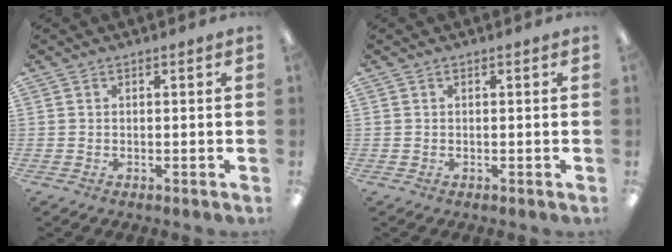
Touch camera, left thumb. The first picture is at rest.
{"total": 0.0}